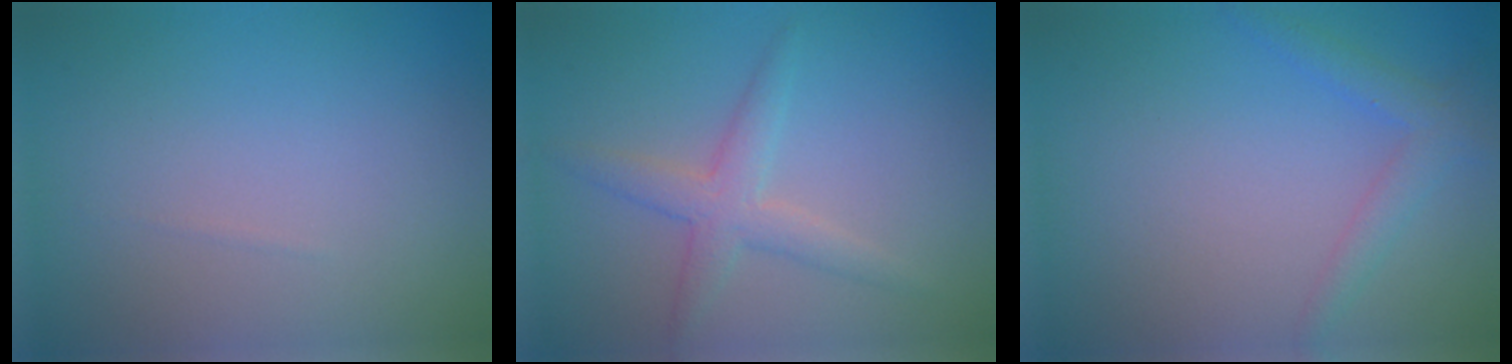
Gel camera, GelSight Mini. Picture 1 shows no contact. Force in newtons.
{"total": 3.0, "press": 3.0, "slide": 0.1}
{"total": 2.3, "press": 2.3, "slide": 0.2}